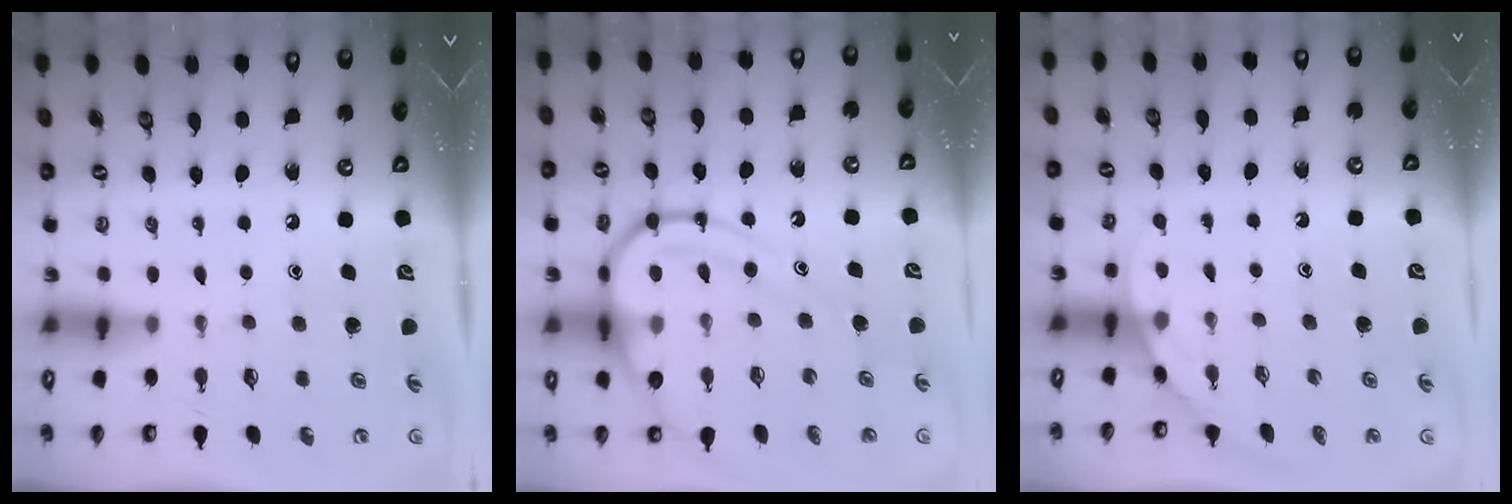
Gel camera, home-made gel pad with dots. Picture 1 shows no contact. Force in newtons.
{"total": 14.9, "press": 14.8, "slide": 1.6}
{"total": 2.0, "press": 2.0, "slide": 0.0}